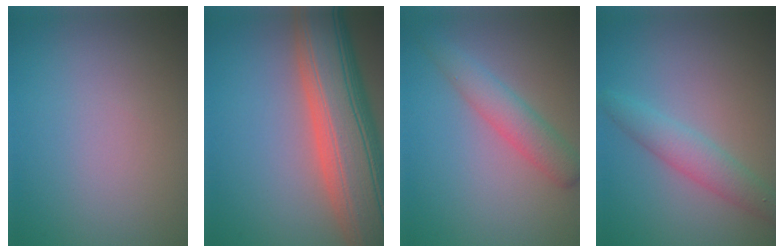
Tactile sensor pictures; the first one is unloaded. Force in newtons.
{"total": 12.4, "press": 12.4, "slide": 0.8}
{"total": 3.2, "press": 3.2, "slide": 0.3}
{"total": 3.0, "press": 3.0, "slide": 0.2}